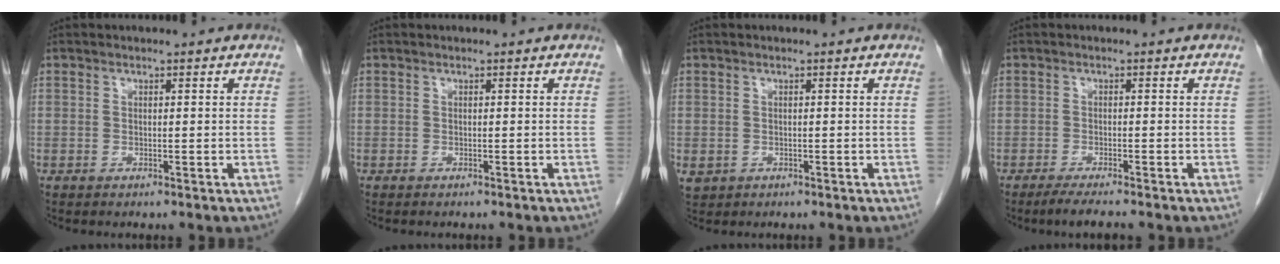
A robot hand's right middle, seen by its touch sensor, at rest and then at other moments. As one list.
[{"total": 0.8, "force": [-0.7, 0.2, 0.3], "torque": [-0.008, -0.002, -0.008]}, {"total": 1.6, "force": [-0.3, 1.5, 0.6], "torque": [-0.014, 0.001, 0.007]}, {"total": 3.4, "force": [-2.8, -0.1, 2.0], "torque": [-0.040, -0.010, -0.048]}]